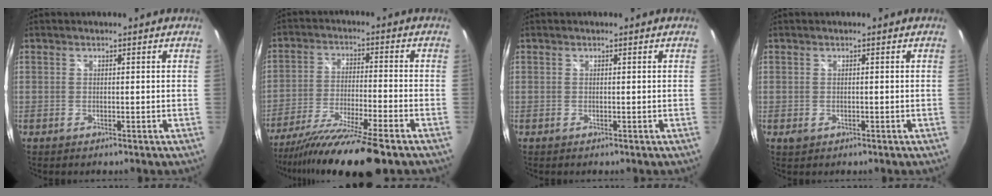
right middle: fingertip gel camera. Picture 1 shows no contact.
{"total": 16.2, "force": [-13.0, -0.1, 9.6], "torque": [-0.188, -0.042, -0.220]}
{"total": 0.0}
{"total": 1.5, "force": [-0.5, 1.2, 0.8], "torque": [-0.013, -0.003, -0.008]}